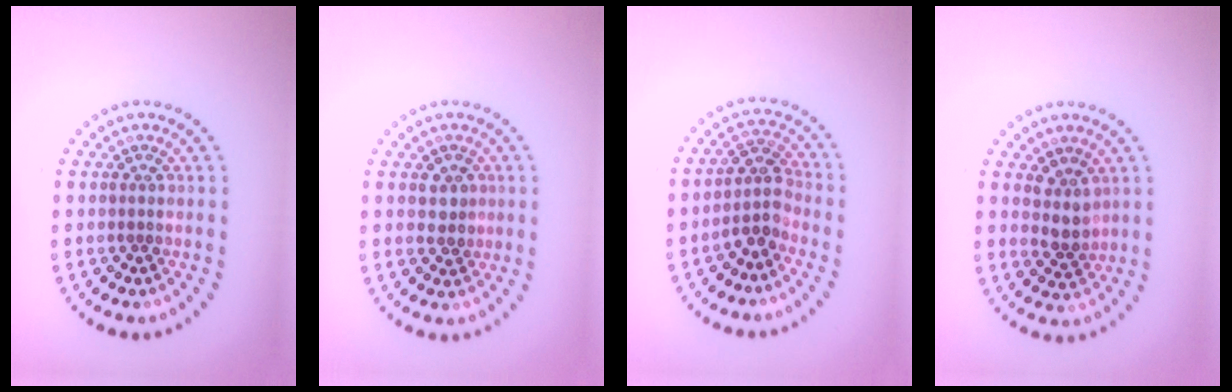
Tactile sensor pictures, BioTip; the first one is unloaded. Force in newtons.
{"total": 1.7, "press": 1.6, "slide": 0.5}
{"total": 2.6, "press": 2.0, "slide": 1.6}
{"total": 2.3, "press": 1.8, "slide": 1.4}